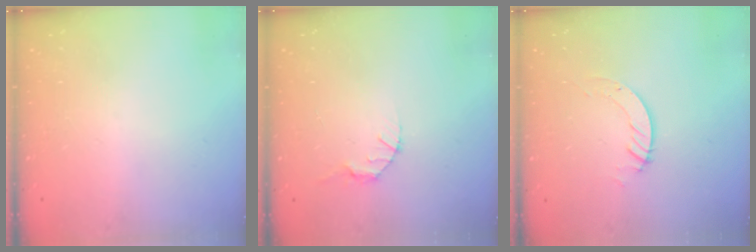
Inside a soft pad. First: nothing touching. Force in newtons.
{"total": 2.8, "press": 2.8, "slide": 0.4}
{"total": 3.8, "press": 3.8, "slide": 0.4}